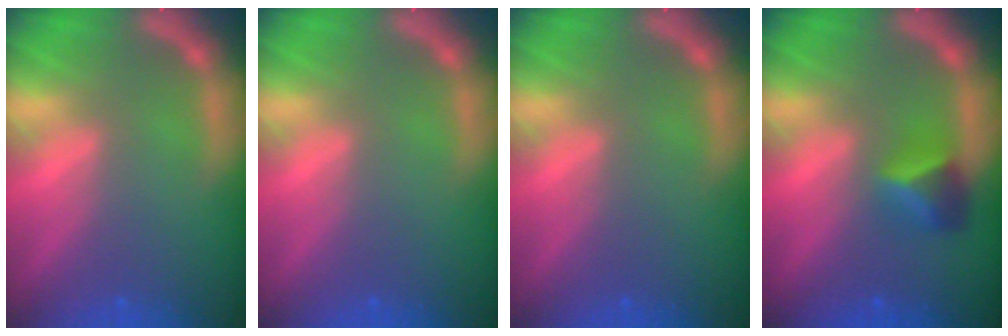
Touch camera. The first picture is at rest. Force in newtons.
{"total": 0.0}
{"total": 0.0}
{"total": 2.9}